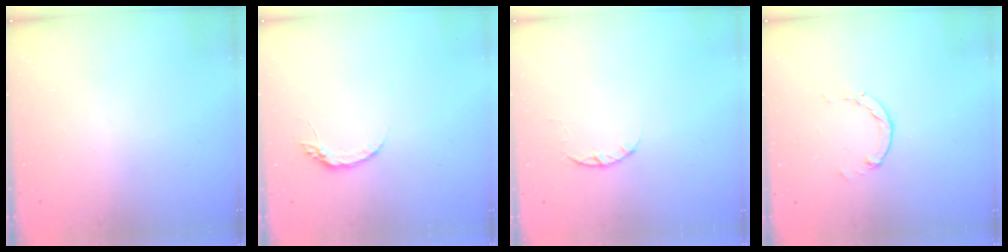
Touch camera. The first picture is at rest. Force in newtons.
{"total": 4.9, "press": 4.8, "slide": 0.7}
{"total": 2.5, "press": 2.4, "slide": 0.4}
{"total": 1.1, "press": 1.1, "slide": 0.2}